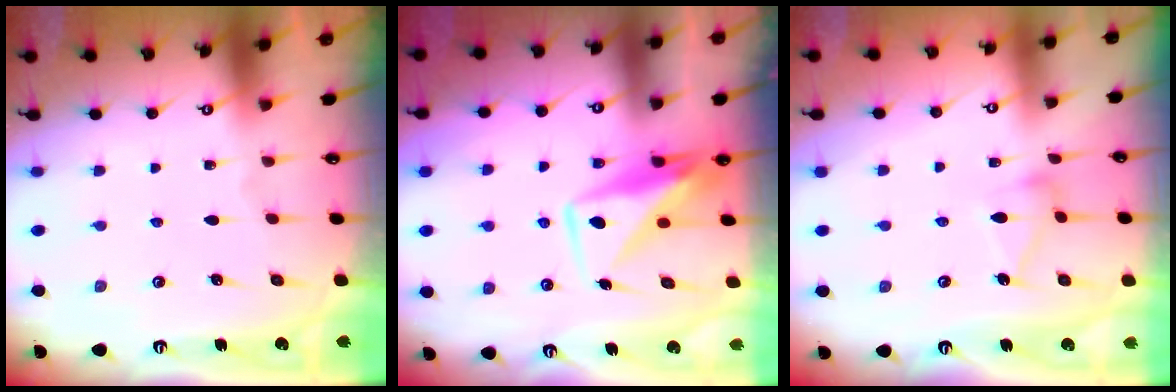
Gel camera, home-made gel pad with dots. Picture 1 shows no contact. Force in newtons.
{"total": 10.9, "press": 10.8, "slide": 0.9}
{"total": 10.1, "press": 10.1, "slide": 0.4}